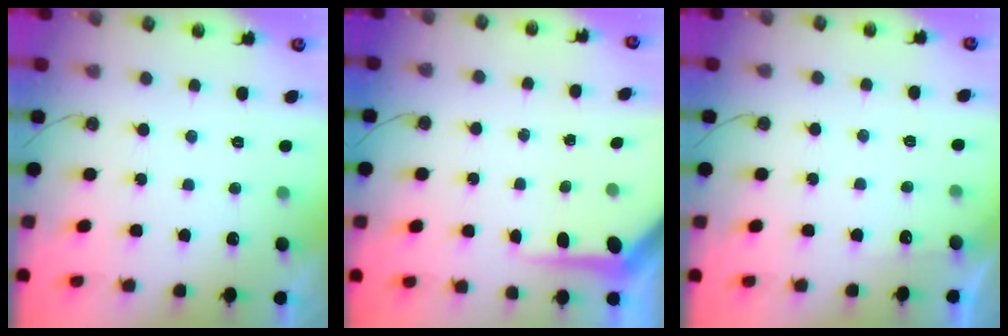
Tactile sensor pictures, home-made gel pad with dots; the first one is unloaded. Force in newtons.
{"total": 5.1, "press": 5.1, "slide": 0.3}
{"total": 3.1, "press": 3.1, "slide": 0.4}